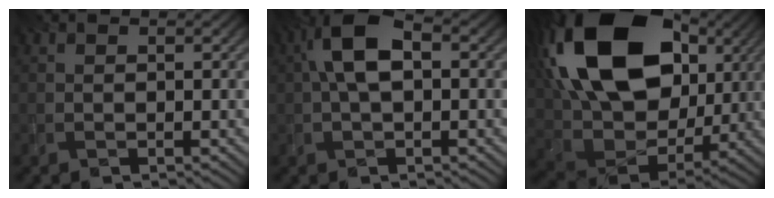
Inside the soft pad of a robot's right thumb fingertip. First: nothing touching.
{"total": 7.4, "force": [1.0, 3.7, 6.3], "torque": [-0.136, 0.017, 0.010]}
{"total": 21.8, "force": [7.5, 14.5, 14.5], "torque": [-0.356, 0.040, 0.141]}